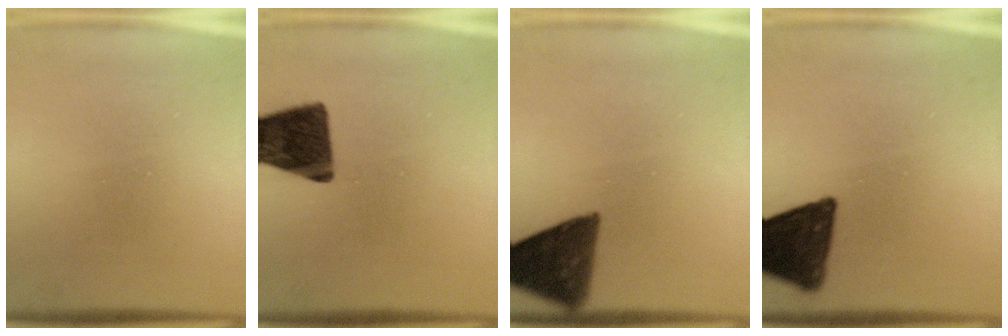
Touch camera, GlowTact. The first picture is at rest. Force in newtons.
{"total": 13.5}
{"total": 10.4}
{"total": 15.0}